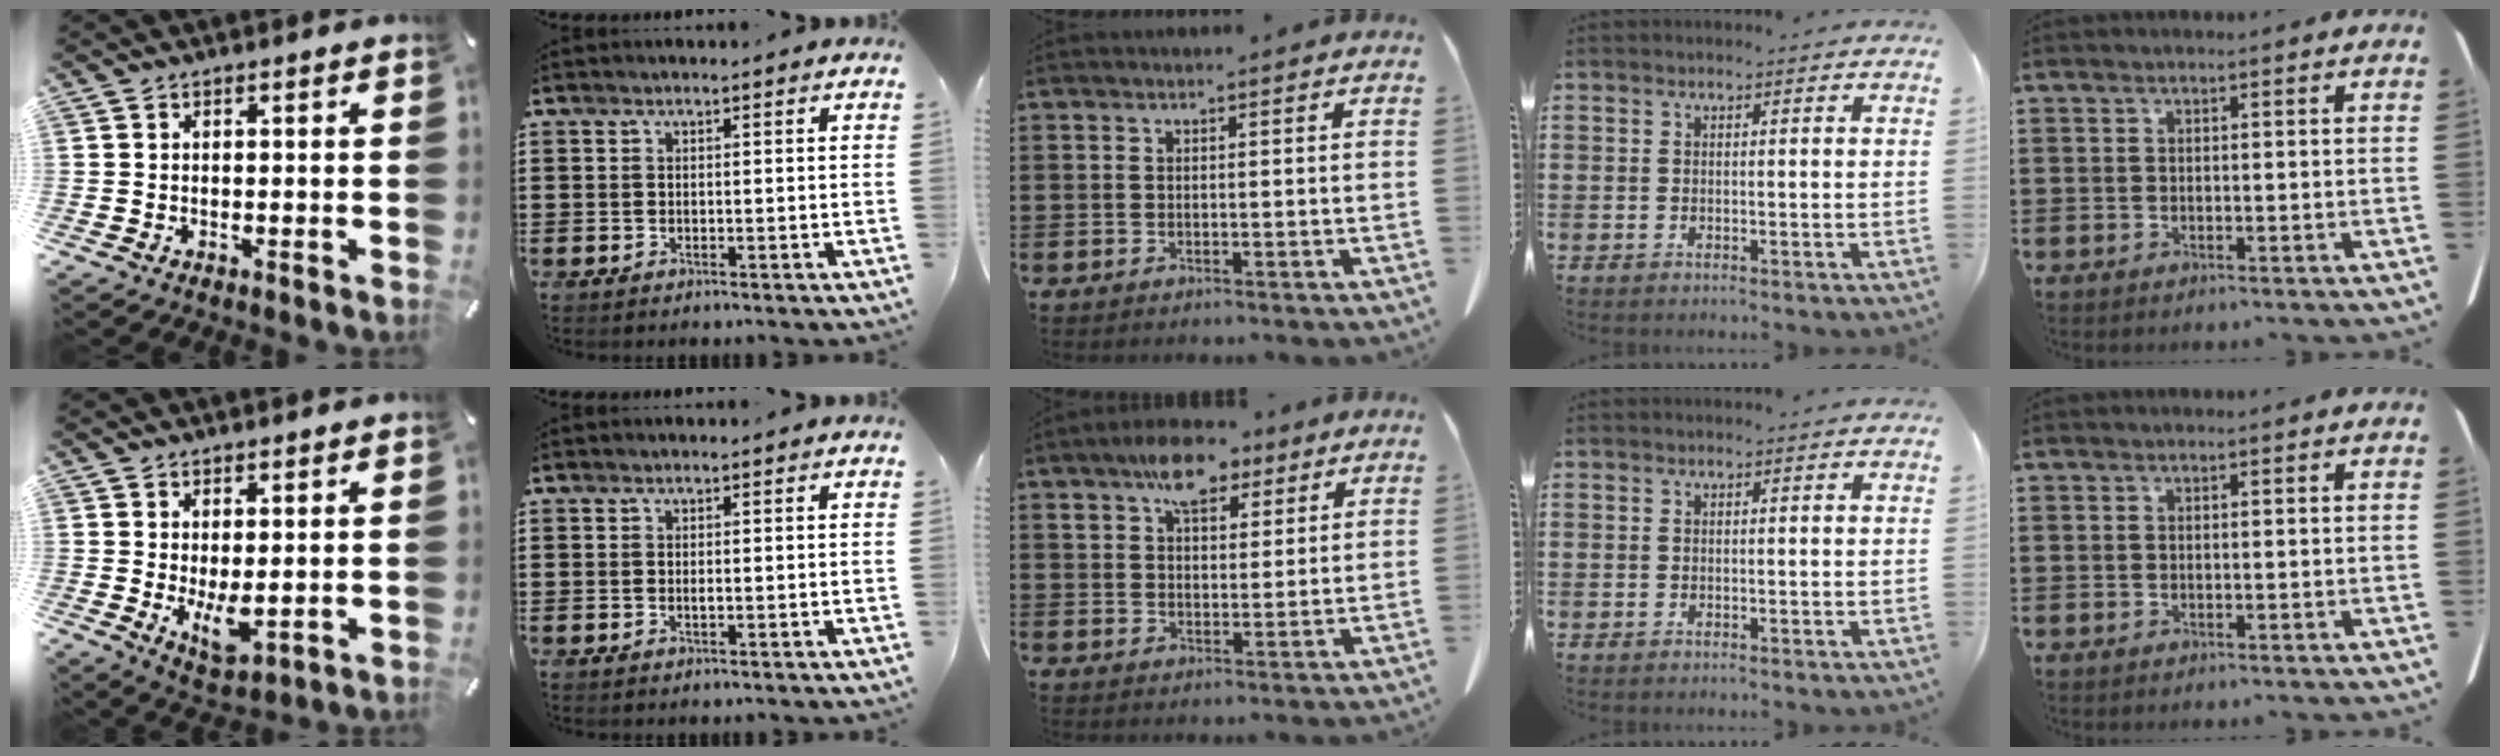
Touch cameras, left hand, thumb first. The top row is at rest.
{"thumb": {"total": 6.4, "force": [0.4, 3.0, 5.7], "torque": [-0.100, -0.020, 0.007]}, "index": {"total": 0.6, "force": [-0.1, 0.1, 0.6], "torque": [-0.012, -0.003, -0.001]}, "middle": {"total": 8.3, "force": [6.0, 3.9, 4.3], "torque": [-0.073, -0.010, 0.104]}}